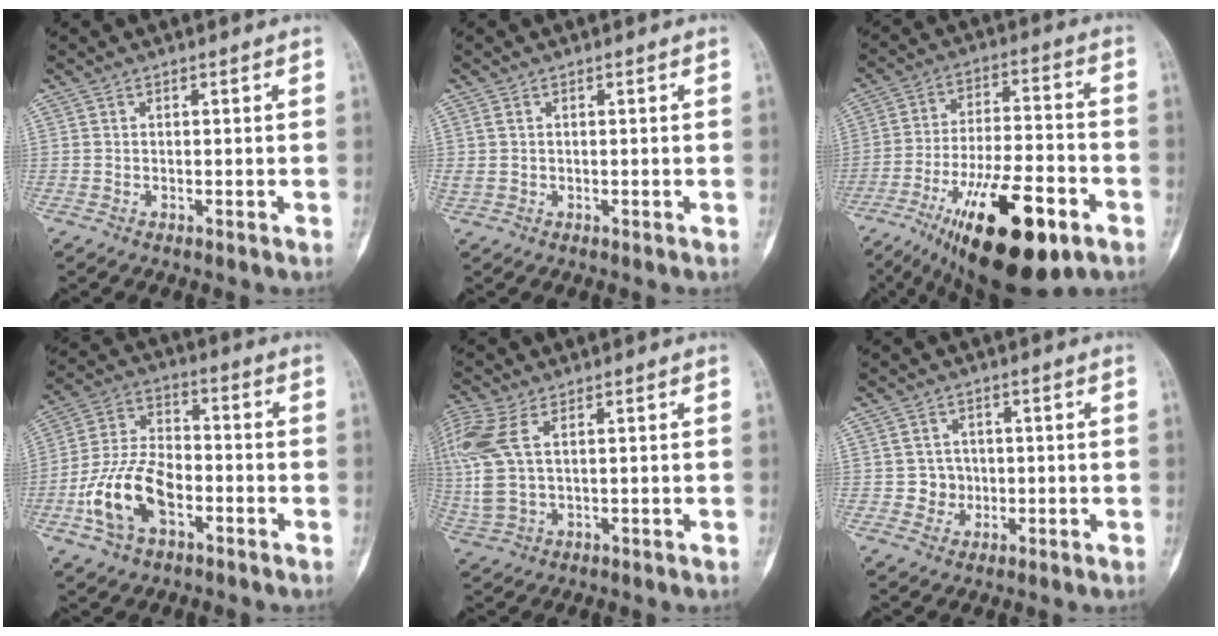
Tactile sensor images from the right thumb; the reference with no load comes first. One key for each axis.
{"total": 1.7, "fx": 0.3, "fy": 1.3, "fz": 1.1, "tx": -0.046, "ty": 0.004, "tz": 0.012}
{"total": 22.6, "fx": -11.5, "fy": 8.0, "fz": 17.8, "tx": -0.289, "ty": 0.045, "tz": -0.179}
{"total": 14.2, "fx": -5.0, "fy": 8.3, "fz": 10.4, "tx": -0.201, "ty": 0.032, "tz": -0.095}
{"total": 11.0, "fx": 3.2, "fy": 5.4, "fz": 9.1, "tx": -0.251, "ty": 0.012, "tz": 0.076}
{"total": 3.4, "fx": -0.3, "fy": 3.4, "fz": 0.6, "tx": 0.015, "ty": 0.009, "tz": -0.005}